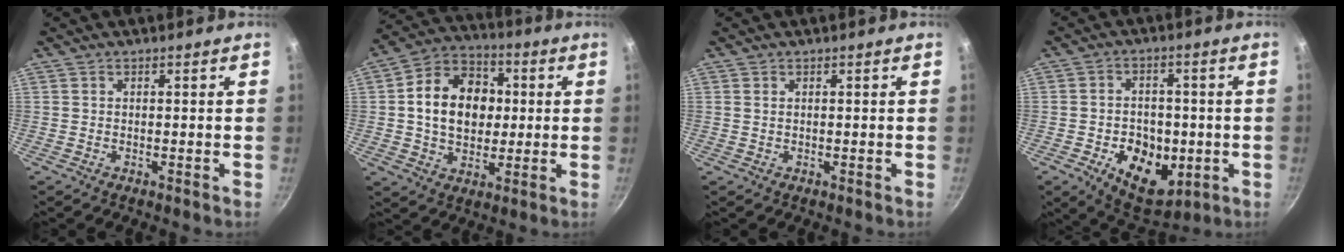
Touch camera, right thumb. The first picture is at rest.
{"total": 15.4, "force": [1.4, 11.8, 9.9], "torque": [-0.129, 0.020, 0.015]}
{"total": 0.6, "force": [0.2, 0.3, 0.4], "torque": [-0.008, 0.000, 0.005]}
{"total": 13.2, "force": [-3.3, 9.0, 9.0], "torque": [-0.092, 0.000, -0.035]}